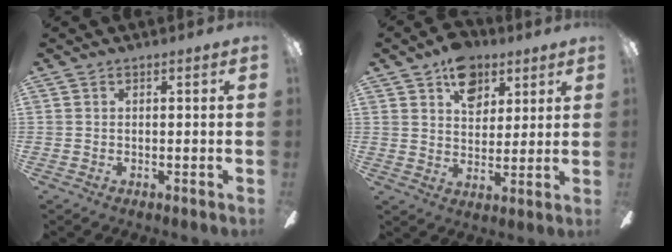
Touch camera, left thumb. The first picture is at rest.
{"total": 11.1, "force": [6.2, 7.5, 5.3], "torque": [-0.066, -0.018, 0.112]}